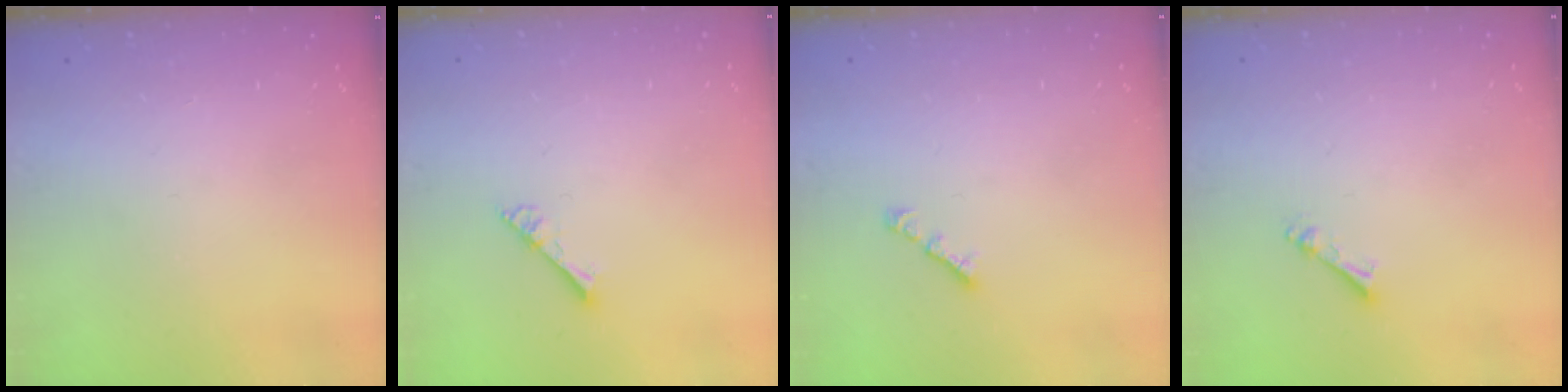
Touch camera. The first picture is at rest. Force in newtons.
{"total": 2.9, "press": 2.9, "slide": 0.3}
{"total": 1.9, "press": 1.8, "slide": 0.6}
{"total": 2.5, "press": 2.5, "slide": 0.4}